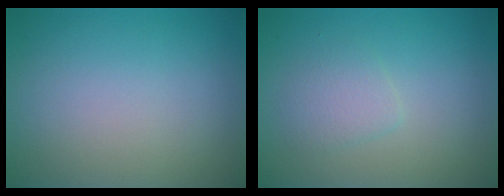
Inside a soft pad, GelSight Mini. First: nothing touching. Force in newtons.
{"total": 1.8, "press": 1.8, "slide": 0.0}